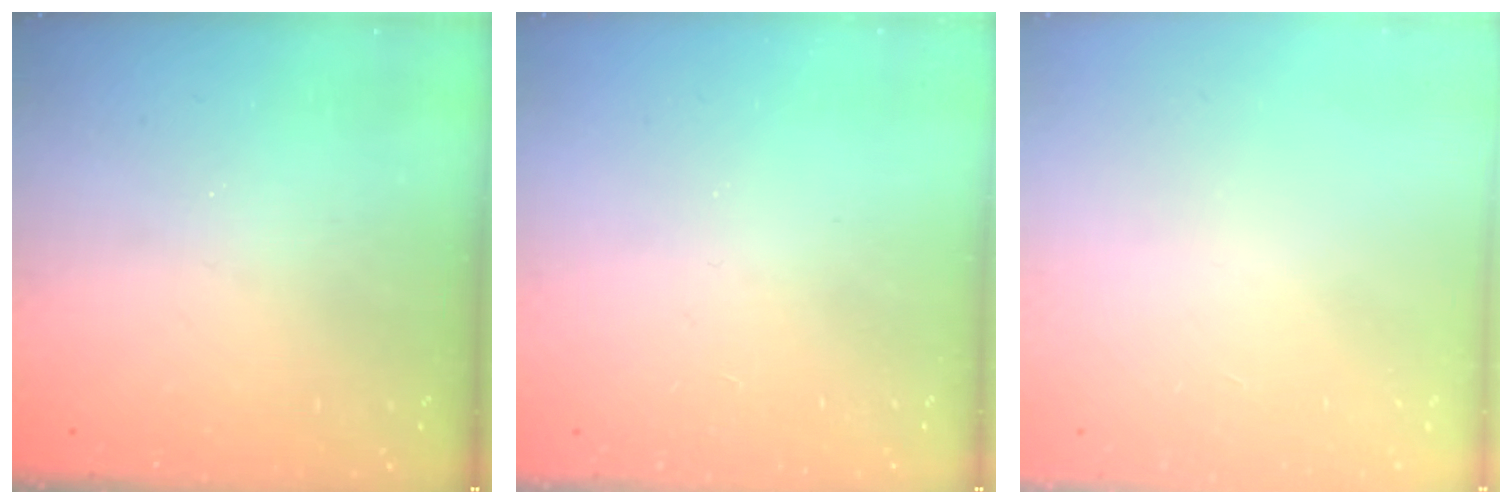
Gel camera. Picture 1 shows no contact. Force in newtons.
{"total": 0.0}
{"total": 0.0}